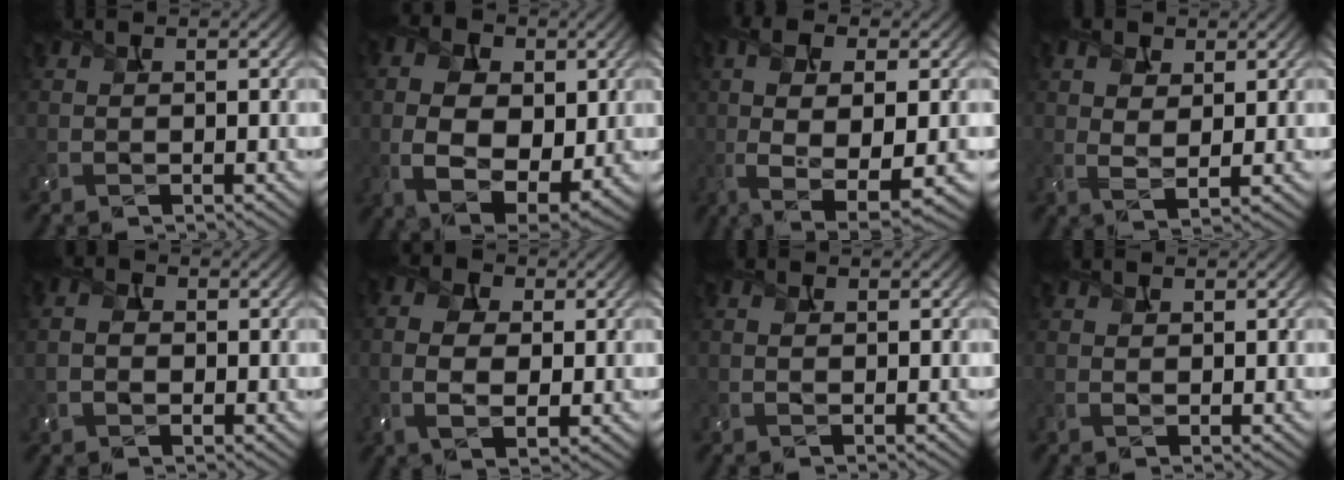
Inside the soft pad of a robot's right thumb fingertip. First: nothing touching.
{"total": 11.6, "force": [0.5, 7.6, 8.8], "torque": [-0.178, 0.001, 0.010]}
{"total": 10.0, "force": [-1.3, 3.5, 9.3], "torque": [-0.196, -0.003, -0.016]}
{"total": 3.9, "force": [1.8, 1.8, 3.0], "torque": [-0.070, 0.000, 0.034]}
{"total": 3.7, "force": [0.2, 2.7, 2.6], "torque": [-0.038, 0.010, -0.011]}
{"total": 6.6, "force": [0.3, 4.1, 5.1], "torque": [-0.125, 0.002, -0.002]}
{"total": 1.0, "force": [0.3, 0.4, 0.9], "torque": [-0.020, 0.003, 0.005]}
{"total": 1.2, "force": [0.7, 0.6, 0.7], "torque": [-0.017, 0.001, 0.014]}